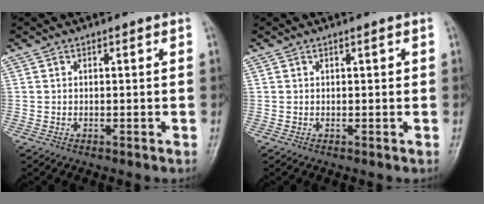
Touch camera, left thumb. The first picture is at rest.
{"total": 0.7, "force": [0.2, 0.2, 0.6], "torque": [-0.005, 0.001, 0.003]}